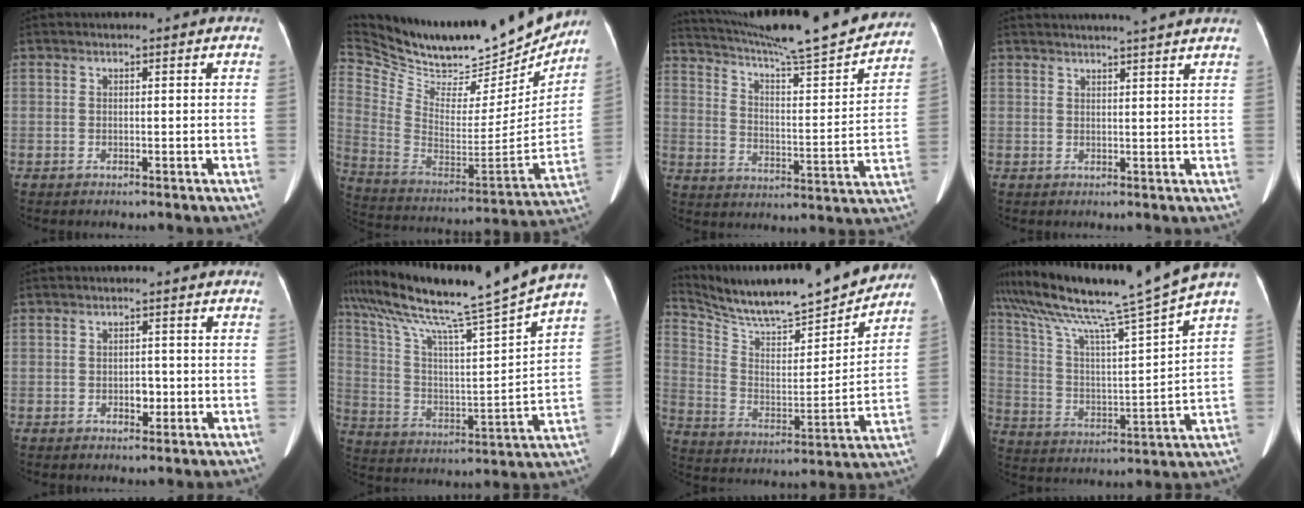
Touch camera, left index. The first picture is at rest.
{"total": 30.5, "force": [26.6, 9.5, 11.5], "torque": [-0.238, -0.041, 0.404]}
{"total": 26.6, "force": [24.0, 1.3, 11.5], "torque": [-0.189, -0.045, 0.328]}
{"total": 8.8, "force": [7.8, -0.6, 4.0], "torque": [-0.056, 0.019, 0.084]}
{"total": 2.2, "force": [-0.7, 1.3, 1.6], "torque": [-0.022, 0.004, -0.007]}
{"total": 22.2, "force": [18.1, -1.8, 12.8], "torque": [-0.222, -0.017, 0.285]}
{"total": 21.7, "force": [19.9, 2.3, 8.4], "torque": [-0.154, -0.016, 0.309]}
{"total": 18.3, "force": [14.9, -2.3, 10.4], "torque": [-0.186, -0.014, 0.246]}